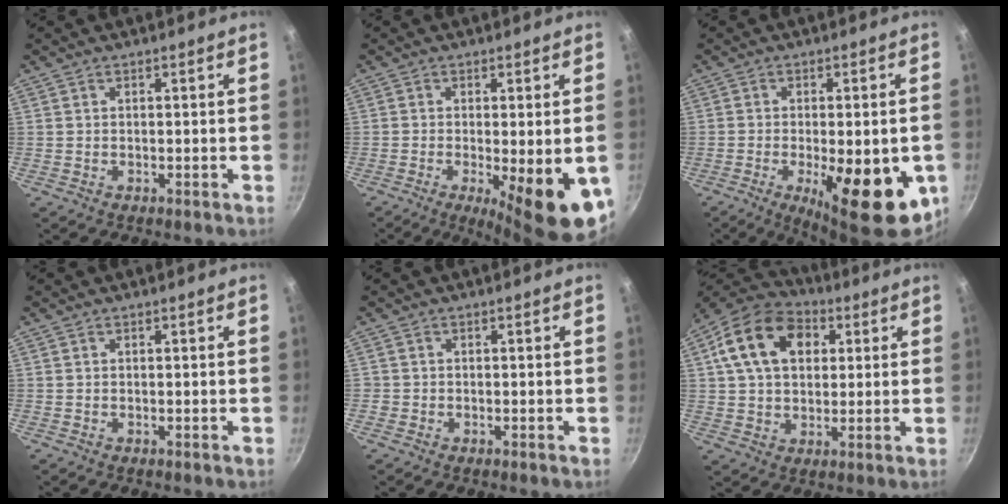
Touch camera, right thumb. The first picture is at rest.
{"total": 13.5, "force": [-4.0, 3.5, 12.5], "torque": [-0.161, -0.014, -0.047]}
{"total": 18.7, "force": [-5.6, 6.8, 16.4], "torque": [-0.194, 0.000, -0.065]}
{"total": 0.0}
{"total": 0.9, "force": [-0.3, 0.8, 0.1], "torque": [-0.001, 0.001, -0.007]}
{"total": 16.5, "force": [4.9, 11.7, 10.7], "torque": [-0.168, 0.015, 0.068]}